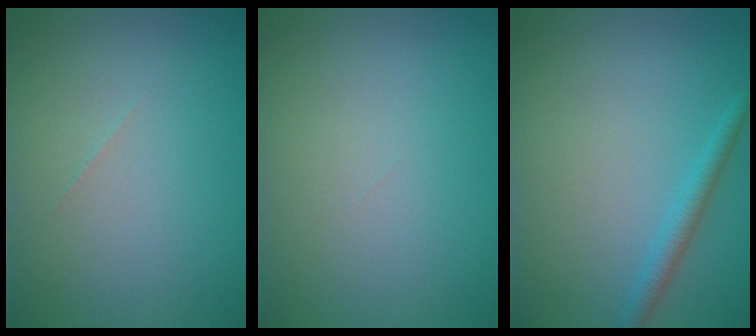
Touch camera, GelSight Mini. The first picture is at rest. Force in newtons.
{"total": 0.0}
{"total": 1.8, "press": 1.8, "slide": 0.1}